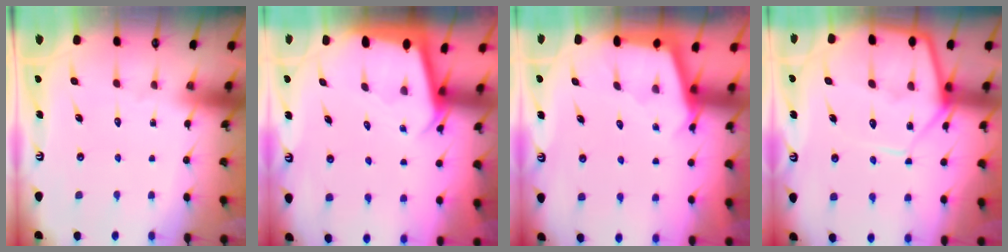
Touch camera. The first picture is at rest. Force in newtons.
{"total": 1.9, "press": 1.9, "slide": 0.1}
{"total": 3.0, "press": 3.0, "slide": 0.3}
{"total": 10.4, "press": 10.4, "slide": 1.0}